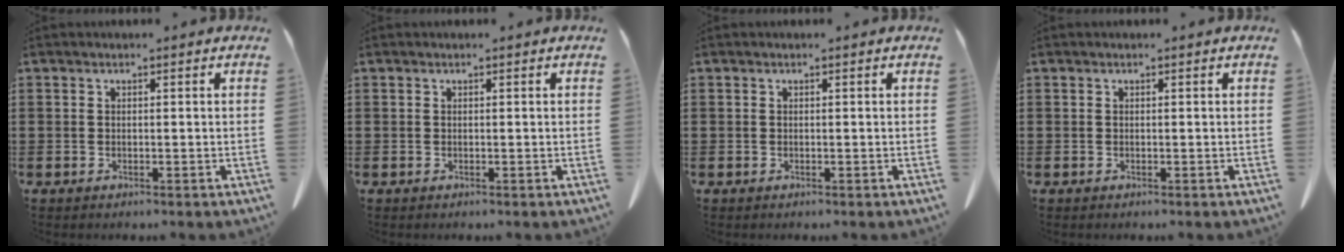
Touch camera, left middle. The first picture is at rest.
{"total": 0.0}
{"total": 0.0}
{"total": 0.0}